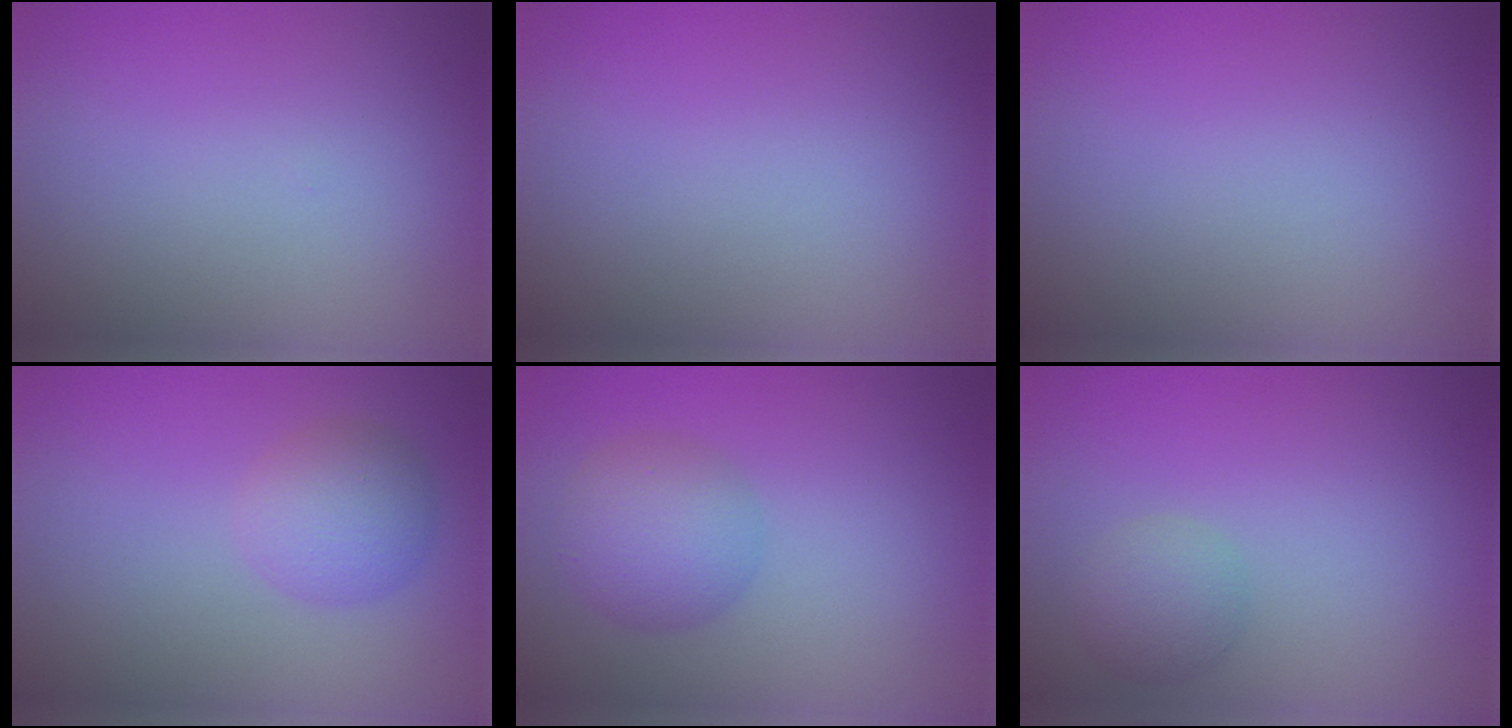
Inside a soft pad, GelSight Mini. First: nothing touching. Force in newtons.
{"total": 0.0}
{"total": 0.0}
{"total": 3.2, "press": 3.2, "slide": 0.1}
{"total": 4.5, "press": 4.5, "slide": 0.1}
{"total": 2.4, "press": 2.4, "slide": 0.0}